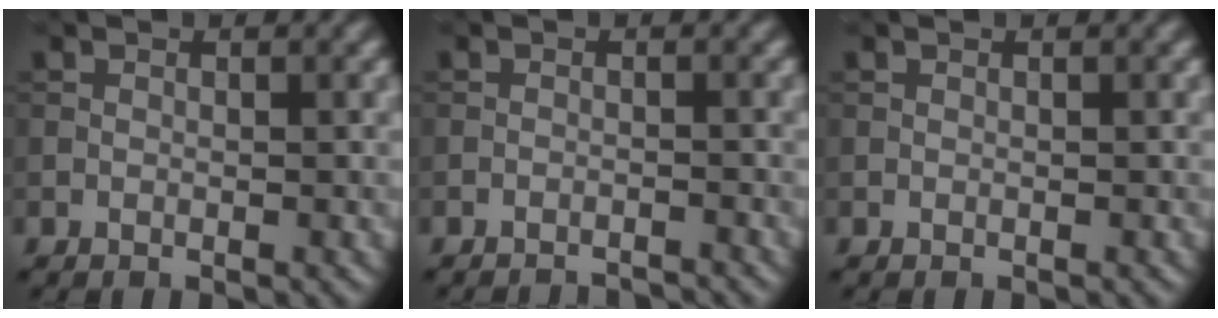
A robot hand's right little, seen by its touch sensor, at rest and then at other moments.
{"total": 3.3, "force": [-3.2, 0.4, 0.7], "torque": [-0.006, 0.006, -0.043]}
{"total": 0.0}